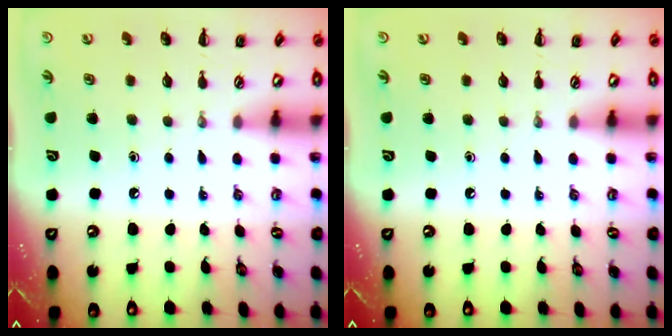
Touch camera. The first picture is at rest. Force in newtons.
{"total": 0.0}